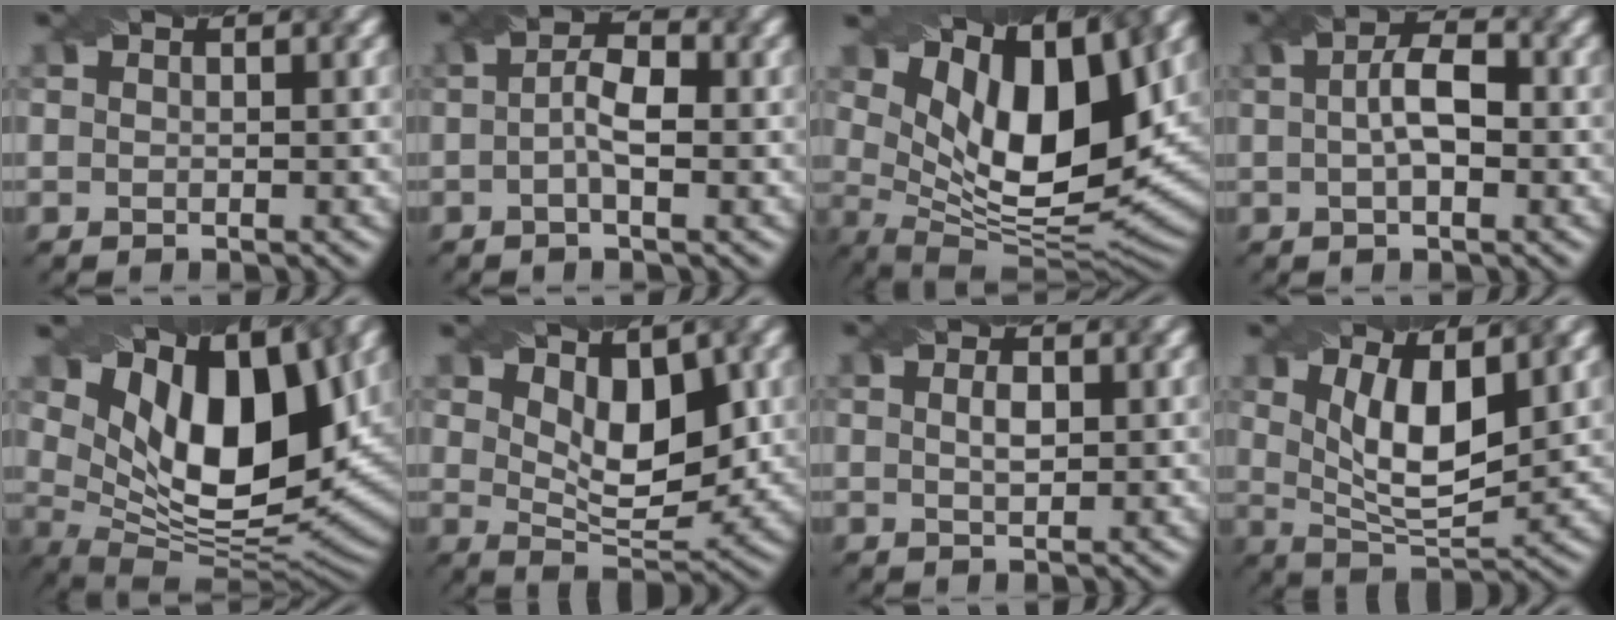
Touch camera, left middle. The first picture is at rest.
{"total": 3.0, "force": [-0.4, 0.9, 2.8], "torque": [-0.056, 0.004, -0.009]}
{"total": 12.7, "force": [5.2, 5.5, 10.2], "torque": [-0.178, -0.003, 0.098]}
{"total": 3.8, "force": [0.2, 1.5, 3.5], "torque": [-0.063, 0.007, -0.001]}
{"total": 14.3, "force": [5.7, 6.8, 11.2], "torque": [-0.189, -0.001, 0.103]}
{"total": 5.8, "force": [2.1, 2.9, 4.6], "torque": [-0.072, -0.013, 0.036]}
{"total": 1.5, "force": [0.4, 0.6, 1.3], "torque": [-0.027, 0.001, 0.009]}
{"total": 6.8, "force": [2.4, 2.5, 5.9], "torque": [-0.109, -0.010, 0.045]}